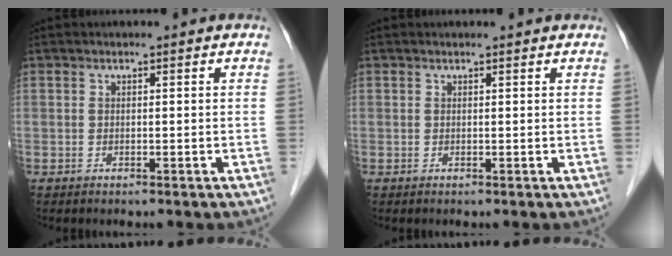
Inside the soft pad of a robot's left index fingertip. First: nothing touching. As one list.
[{"total": 1.2, "force": [1.2, 0.1, 0.1], "torque": [-0.010, 0.007, 0.013]}]